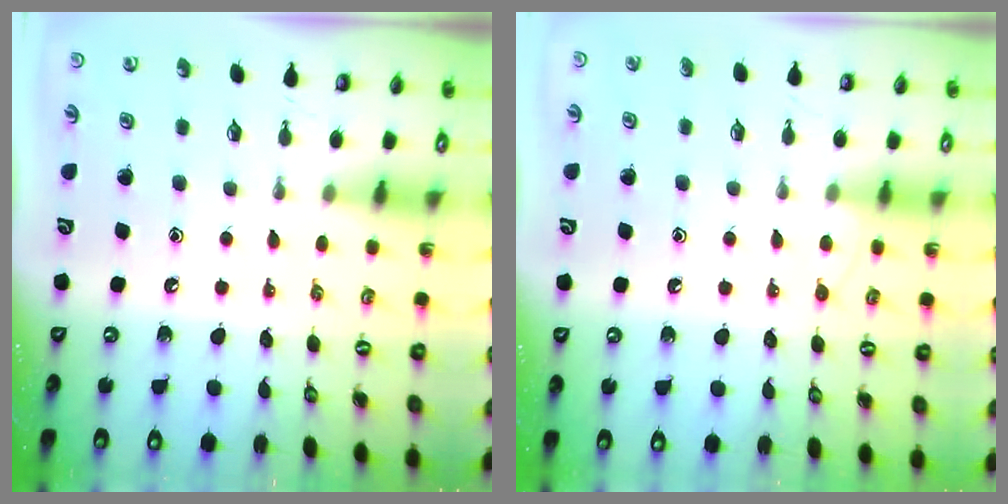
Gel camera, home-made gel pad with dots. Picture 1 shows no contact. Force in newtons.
{"total": 5.8, "press": 5.8, "slide": 0.6}